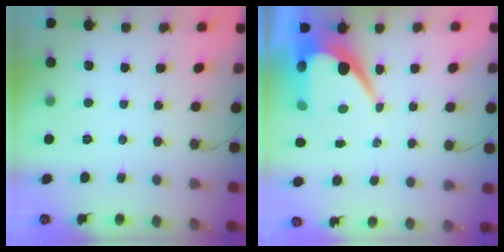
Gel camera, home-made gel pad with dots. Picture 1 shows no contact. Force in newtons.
{"total": 11.2, "press": 11.1, "slide": 1.0}